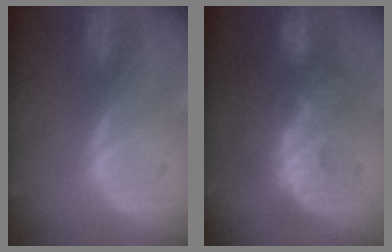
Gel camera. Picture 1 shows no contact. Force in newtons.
{"total": 9.0, "press": 8.9, "slide": 1.7}